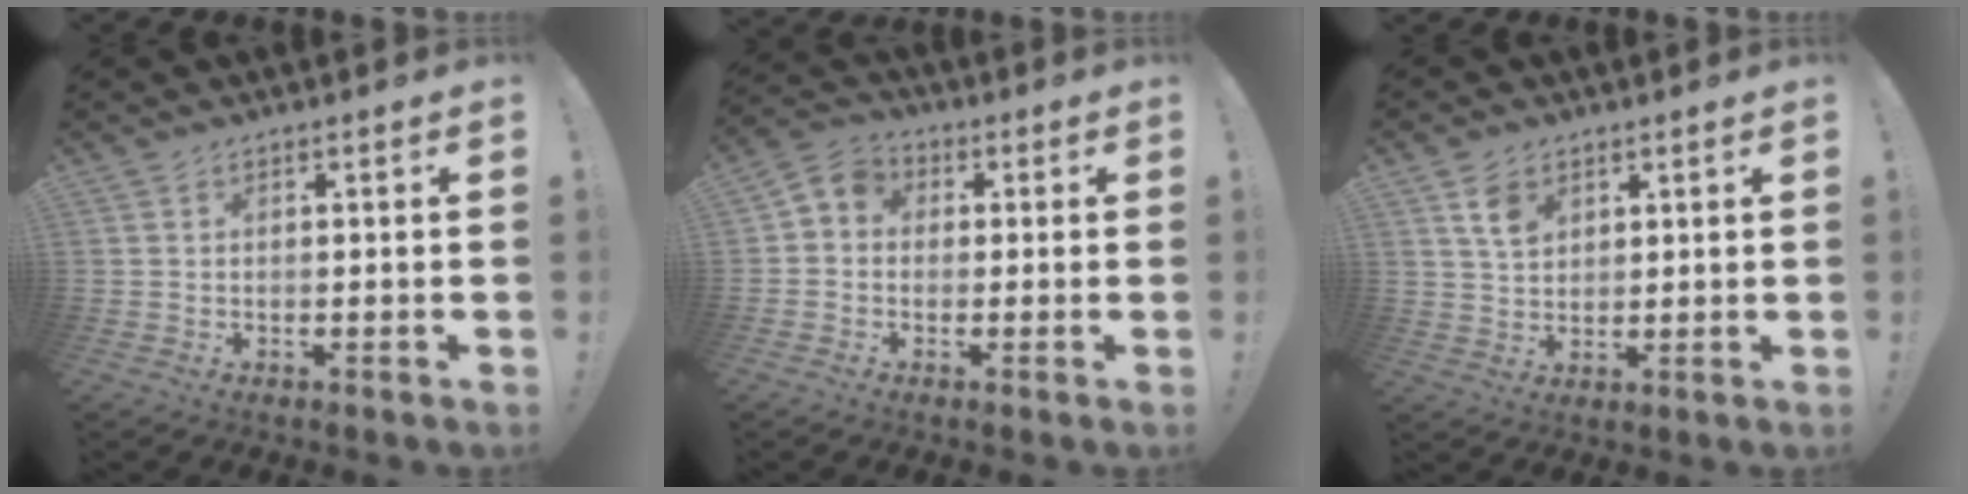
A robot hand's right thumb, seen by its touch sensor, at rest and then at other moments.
{"total": 4.6, "force": [-0.7, 4.1, 2.0], "torque": [-0.043, 0.015, -0.011]}
{"total": 6.3, "force": [3.5, 4.2, 3.2], "torque": [-0.042, -0.013, 0.063]}